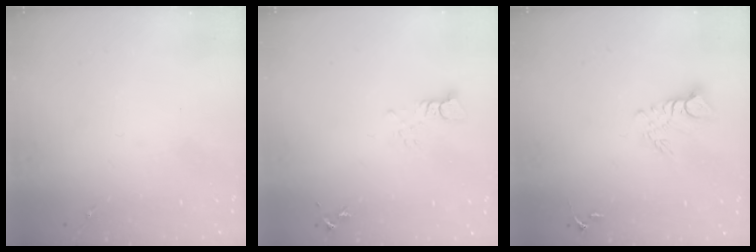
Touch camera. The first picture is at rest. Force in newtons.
{"total": 3.2, "press": 3.2, "slide": 0.3}
{"total": 8.6, "press": 8.6, "slide": 0.8}